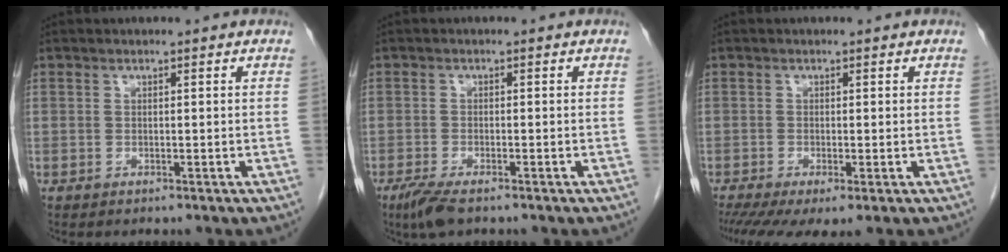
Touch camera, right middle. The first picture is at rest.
{"total": 4.0, "force": [-2.8, 0.8, 2.7], "torque": [-0.057, -0.010, -0.050]}
{"total": 5.9, "force": [-3.5, 1.4, 4.6], "torque": [-0.075, -0.016, -0.062]}